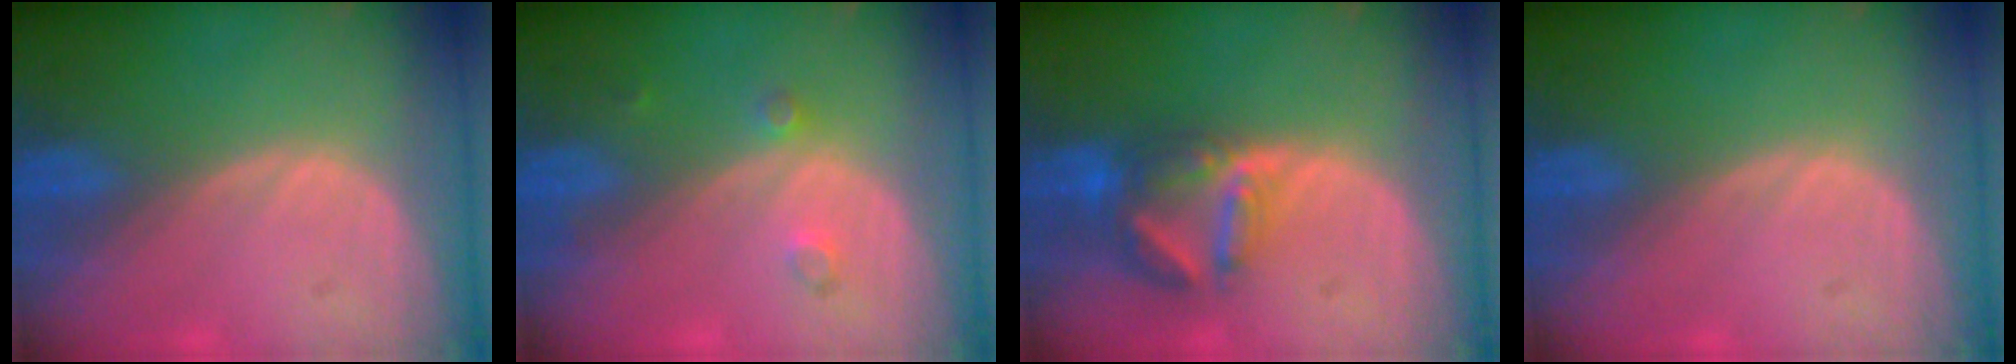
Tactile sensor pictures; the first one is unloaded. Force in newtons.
{"total": 2.1, "press": 1.8, "slide": 1.1}
{"total": 7.2, "press": 6.3, "slide": 3.4}
{"total": 0.0}